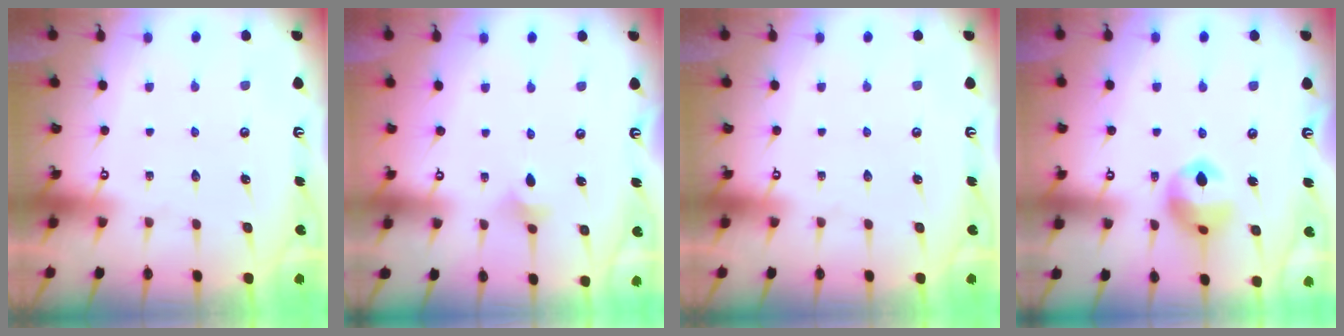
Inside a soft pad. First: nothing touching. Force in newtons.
{"total": 3.4, "press": 3.3, "slide": 0.8}
{"total": 0.0}
{"total": 11.1, "press": 11.1, "slide": 0.8}